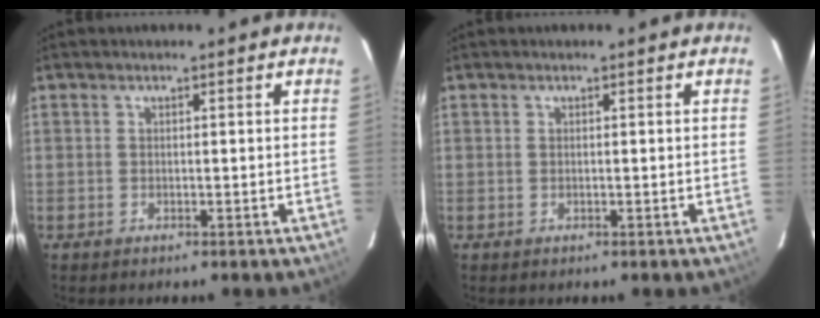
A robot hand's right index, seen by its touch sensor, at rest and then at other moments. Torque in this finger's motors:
{"motor_torque": [0.00, 0.00, 0.02, 0.00]}